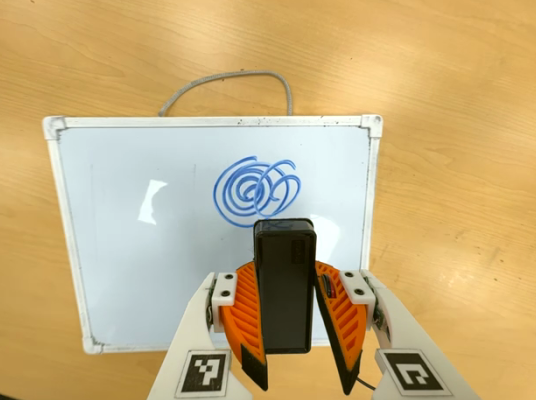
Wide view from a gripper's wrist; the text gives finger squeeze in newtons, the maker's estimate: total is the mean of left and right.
{"total": 6.3, "left": 5.7, "right": 6.8}